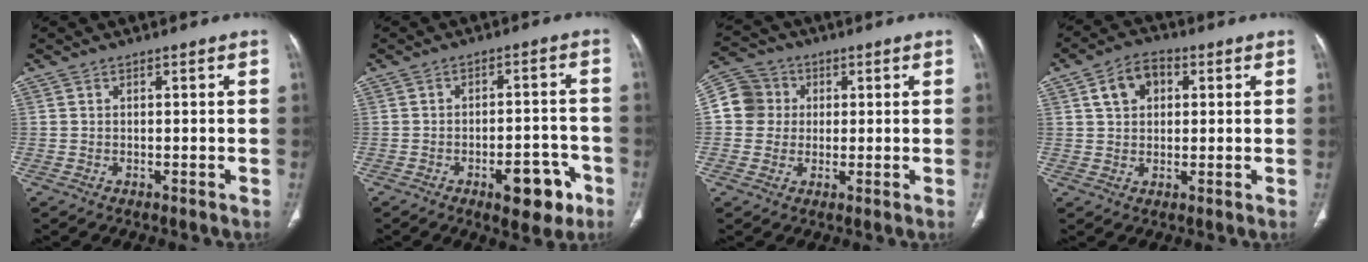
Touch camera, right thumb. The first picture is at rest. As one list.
[{"total": 8.8, "force": [-4.5, 4.0, 6.5], "torque": [-0.064, 0.031, -0.056]}, {"total": 7.8, "force": [0.8, 7.5, 1.9], "torque": [-0.016, 0.015, 0.007]}, {"total": 6.7, "force": [2.1, 4.8, 4.2], "torque": [-0.058, 0.008, 0.030]}]